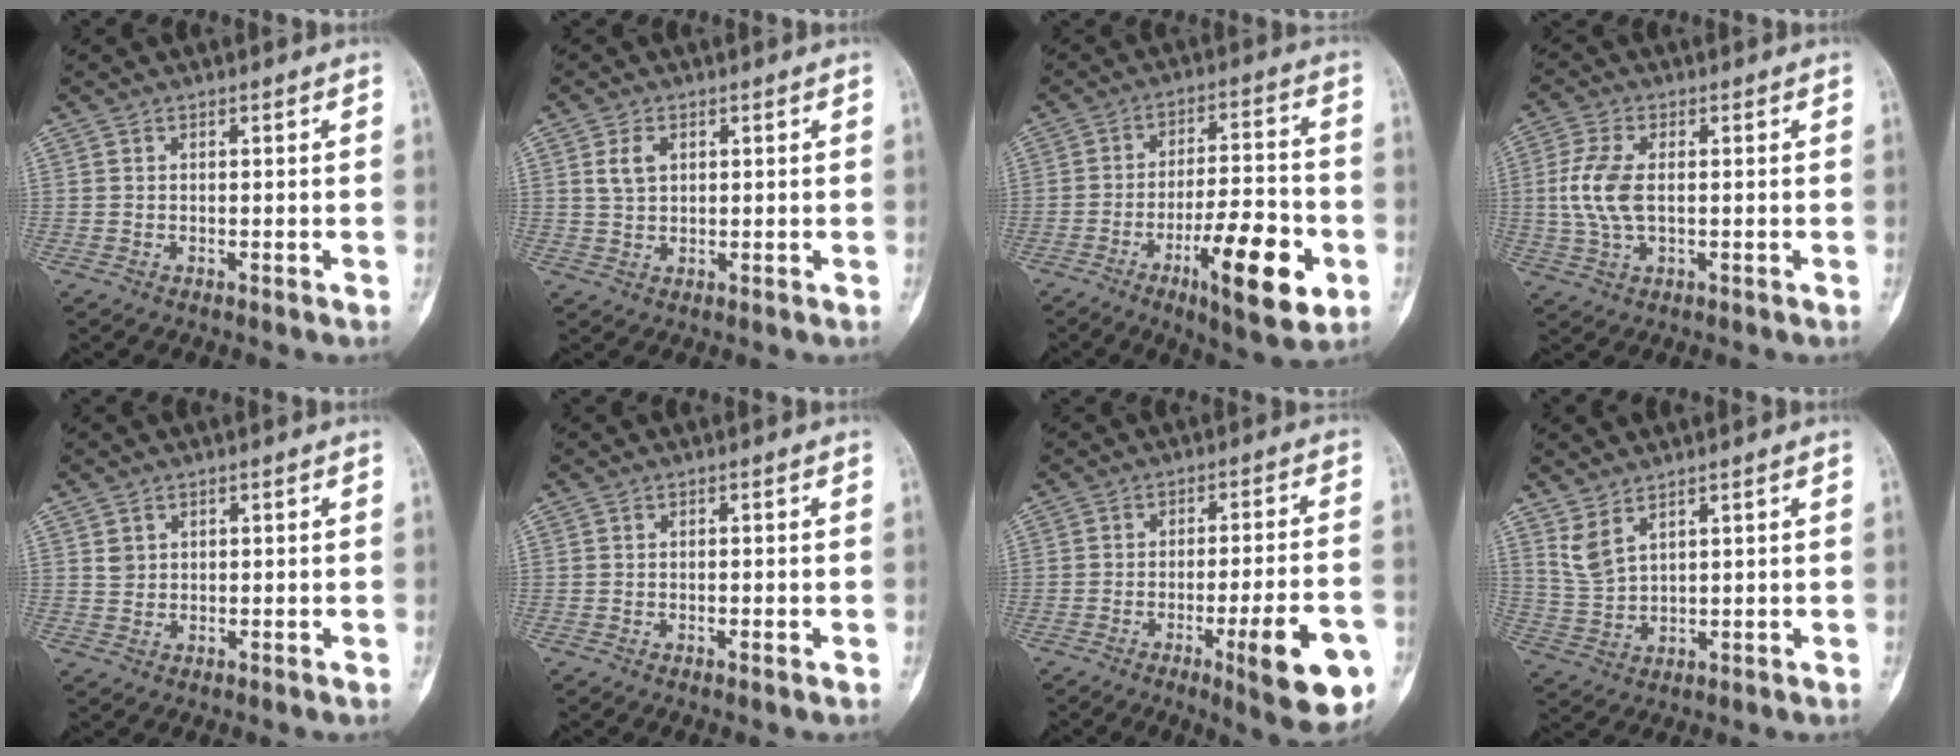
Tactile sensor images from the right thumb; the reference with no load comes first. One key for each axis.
{"total": 3.5, "fx": 1.2, "fy": 2.3, "fz": 2.4, "tx": -0.039, "ty": 0.000, "tz": 0.026}
{"total": 16.7, "fx": -6.4, "fy": 4.8, "fz": 14.7, "tx": -0.219, "ty": 0.025, "tz": -0.094}
{"total": 7.9, "fx": 0.4, "fy": 4.2, "fz": 6.8, "tx": -0.160, "ty": 0.003, "tz": 0.008}
{"total": 2.0, "fx": 0.9, "fy": 1.7, "fz": 0.7, "tx": -0.003, "ty": -0.005, "tz": 0.020}
{"total": 1.3, "fx": -0.4, "fy": 0.4, "fz": 1.1, "tx": -0.016, "ty": 0.003, "tz": -0.006}
{"total": 14.2, "fx": -5.8, "fy": 2.6, "fz": 12.7, "tx": -0.168, "ty": 0.013, "tz": -0.074}
{"total": 4.9, "fx": 3.3, "fy": 1.7, "fz": 3.1, "tx": -0.066, "ty": -0.023, "tz": 0.080}